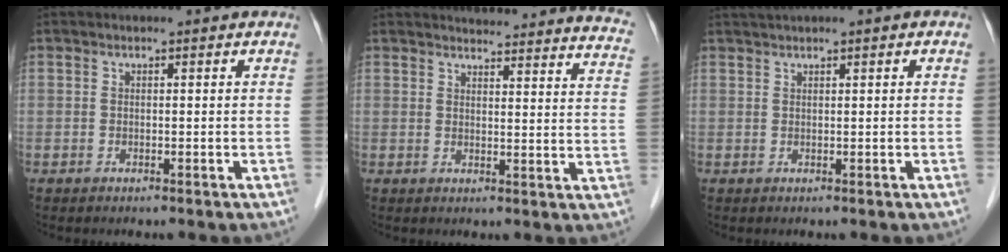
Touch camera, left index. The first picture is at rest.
{"total": 18.8, "force": [18.2, 1.3, 4.7], "torque": [-0.045, -0.082, 0.184]}
{"total": 2.4, "force": [1.6, -0.1, 1.8], "torque": [-0.040, 0.020, 0.034]}